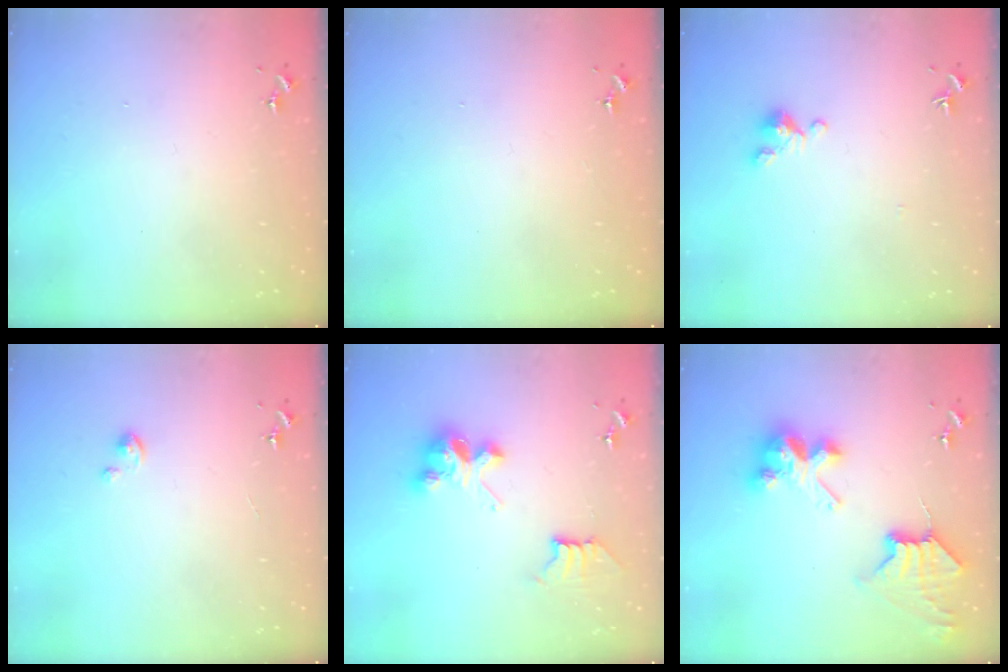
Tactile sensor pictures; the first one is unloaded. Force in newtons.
{"total": 0.0}
{"total": 2.9, "press": 2.9, "slide": 0.4}
{"total": 1.1, "press": 1.1, "slide": 0.3}
{"total": 9.0, "press": 9.0, "slide": 0.7}
{"total": 11.2, "press": 11.2, "slide": 1.3}